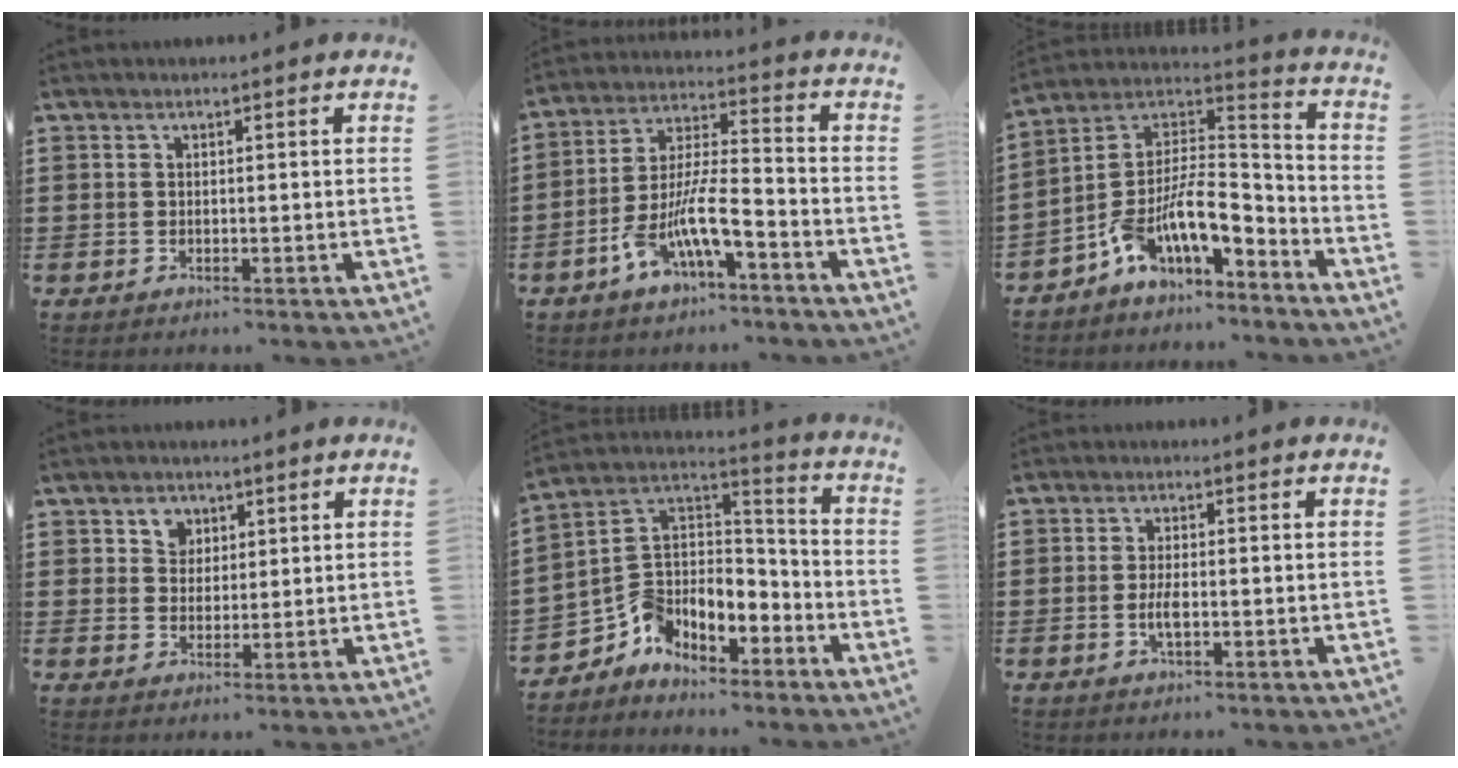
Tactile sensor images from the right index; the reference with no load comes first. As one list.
[{"total": 10.1, "force": [-5.4, 2.9, 8.1], "torque": [-0.162, 0.004, -0.098]}, {"total": 10.2, "force": [-5.7, 4.5, 7.2], "torque": [-0.159, -0.010, -0.114]}, {"total": 3.1, "force": [1.6, 2.5, 0.6], "torque": [-0.016, 0.008, 0.027]}, {"total": 5.7, "force": [-3.5, 4.1, 2.0], "torque": [-0.059, -0.016, -0.072]}, {"total": 2.7, "force": [-0.7, 0.9, 2.5], "torque": [-0.054, -0.003, -0.016]}]